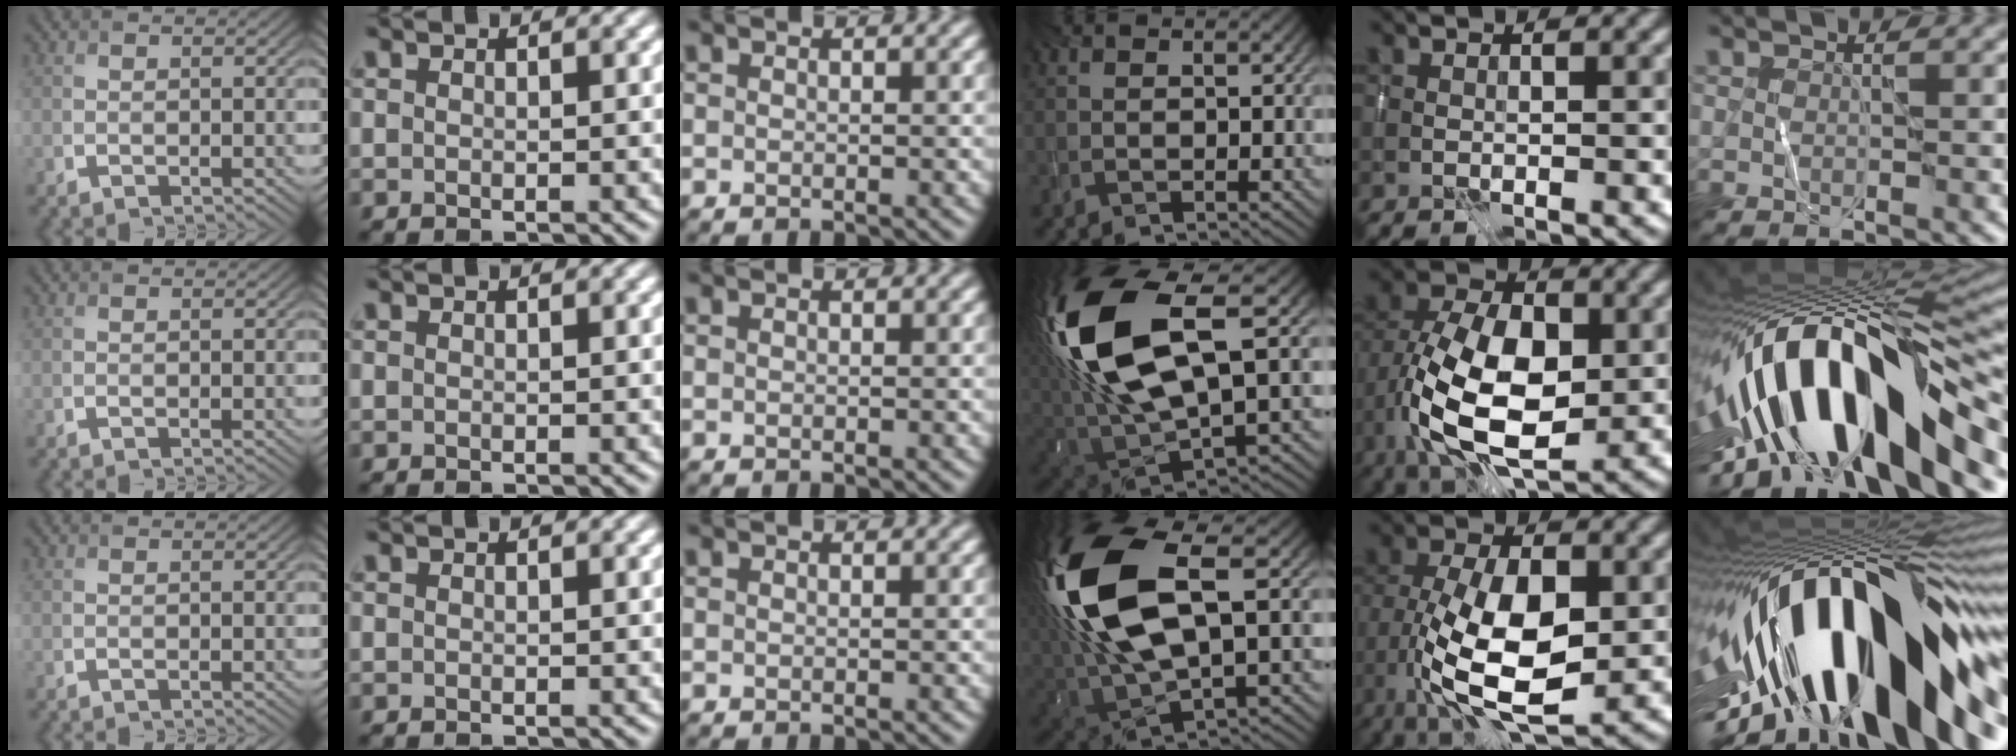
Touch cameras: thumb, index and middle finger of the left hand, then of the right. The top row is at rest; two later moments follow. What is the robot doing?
{"motion": "wipe", "object": "whiteboard"}